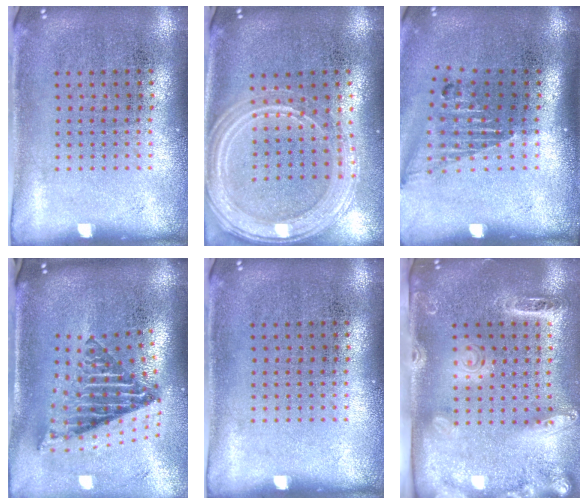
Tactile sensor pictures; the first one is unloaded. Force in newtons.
{"total": 1.8, "press": 1.7, "slide": 0.5}
{"total": 1.5, "press": 1.2, "slide": 0.9}
{"total": 2.8, "press": 1.7, "slide": 2.2}
{"total": 0.0}
{"total": 2.5, "press": 1.9, "slide": 1.6}